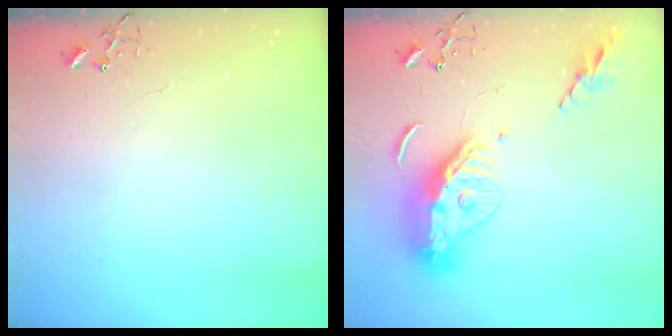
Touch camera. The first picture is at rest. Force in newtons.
{"total": 14.7, "press": 14.6, "slide": 1.6}